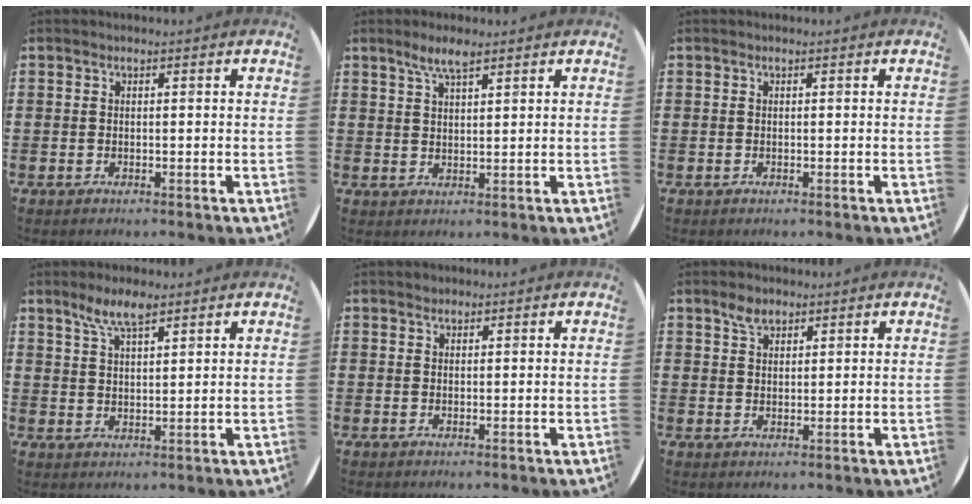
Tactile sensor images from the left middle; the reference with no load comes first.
{"total": 3.8, "force": [2.8, 0.9, 2.4], "torque": [-0.044, 0.003, 0.048]}
{"total": 0.0}
{"total": 5.0, "force": [3.7, 1.4, 3.1], "torque": [-0.068, 0.003, 0.066]}
{"total": 0.7, "force": [0.6, 0.3, -0.1], "torque": [0.001, 0.003, 0.012]}
{"total": 2.5, "force": [1.9, 1.3, 0.9], "torque": [-0.012, 0.001, 0.035]}